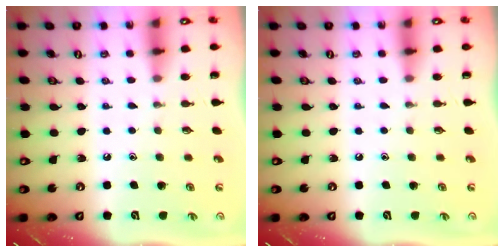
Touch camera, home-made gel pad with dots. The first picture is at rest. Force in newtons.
{"total": 0.0}